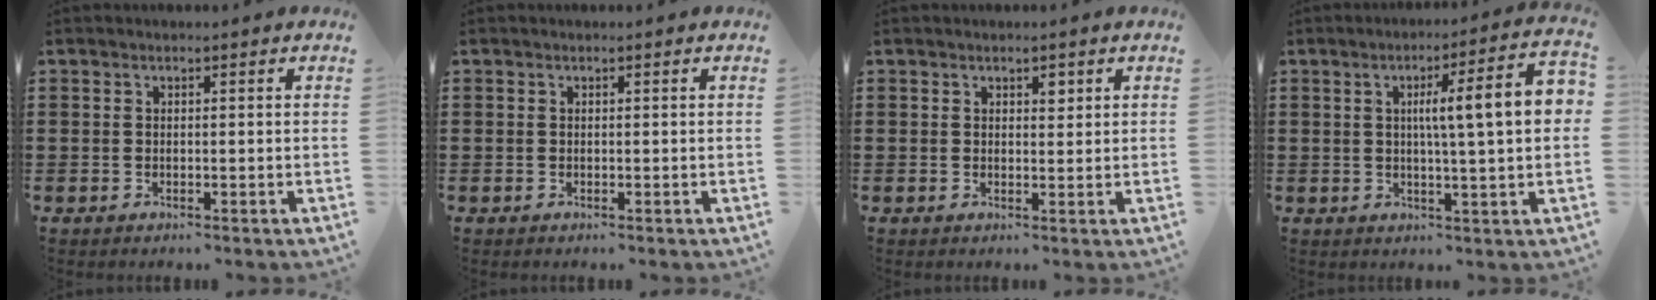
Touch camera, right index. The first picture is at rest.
{"total": 0.0}
{"total": 1.4, "force": [0.8, 0.8, 0.8], "torque": [-0.001, -0.002, 0.011]}
{"total": 9.7, "force": [1.3, 0.7, 9.6], "torque": [-0.159, -0.005, 0.012]}